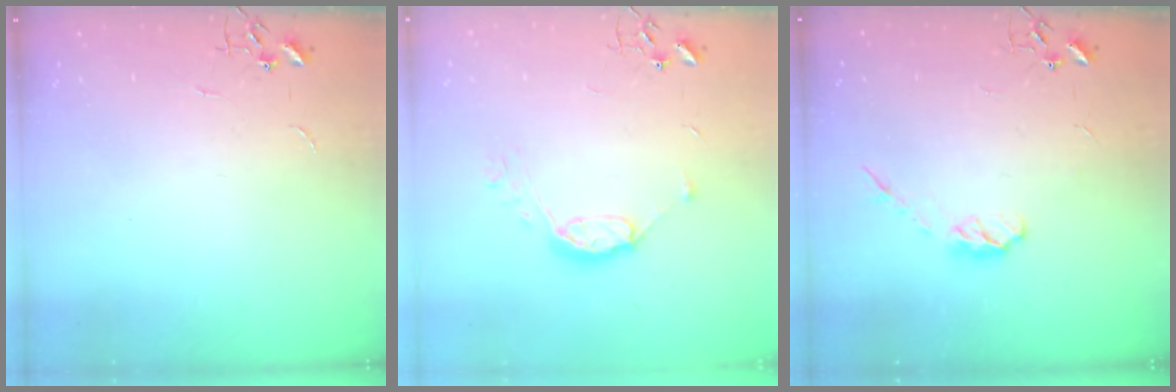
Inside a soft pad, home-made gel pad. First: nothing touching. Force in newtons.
{"total": 8.8, "press": 8.8, "slide": 0.5}
{"total": 5.8, "press": 5.8, "slide": 0.4}